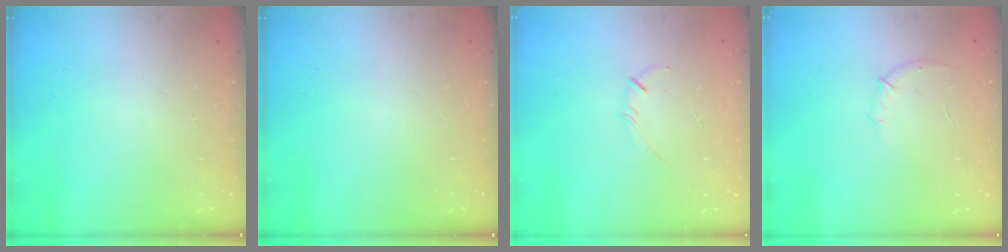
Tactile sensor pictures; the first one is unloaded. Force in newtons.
{"total": 0.0}
{"total": 3.5, "press": 3.5, "slide": 0.7}
{"total": 6.2, "press": 6.0, "slide": 1.6}